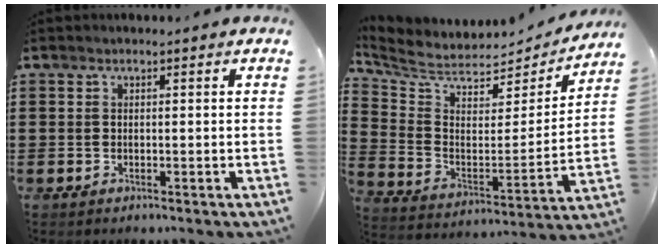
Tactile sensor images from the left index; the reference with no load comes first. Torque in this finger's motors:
{"motor_torque": [1.98, 0.16, 0.37, 0.11]}